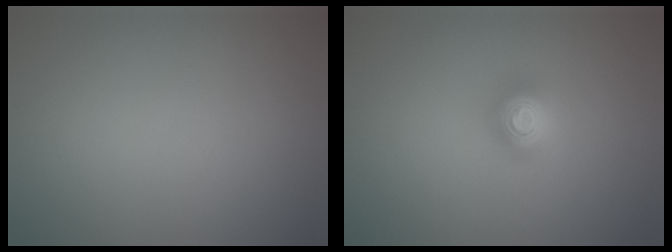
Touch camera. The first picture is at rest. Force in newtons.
{"total": 1.6, "press": 1.6, "slide": 0.2}